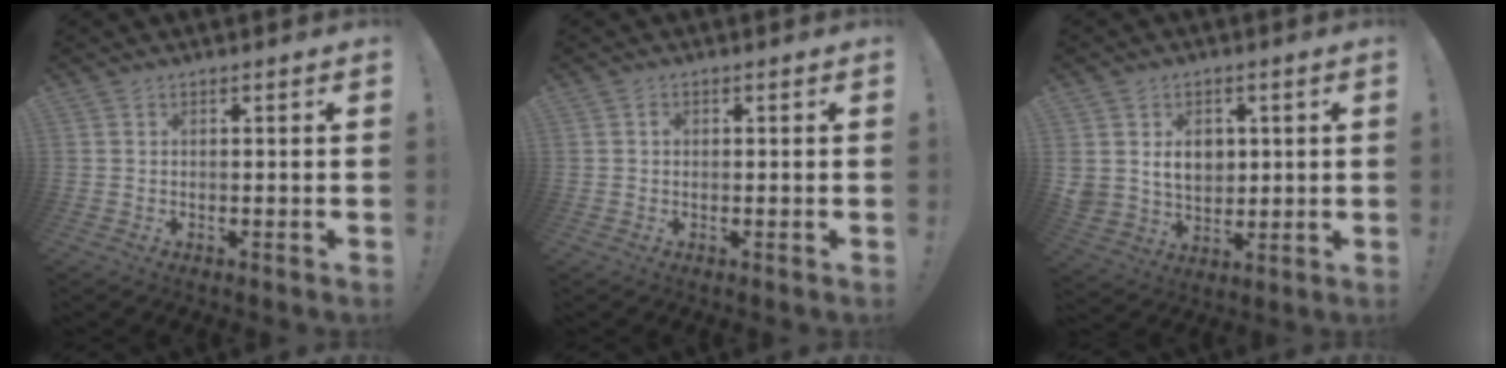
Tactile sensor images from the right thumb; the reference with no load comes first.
{"total": 0.8, "force": [-0.2, 0.7, 0.2], "torque": [0.000, 0.002, -0.005]}
{"total": 9.2, "force": [2.9, 7.7, 3.9], "torque": [-0.060, -0.017, 0.060]}